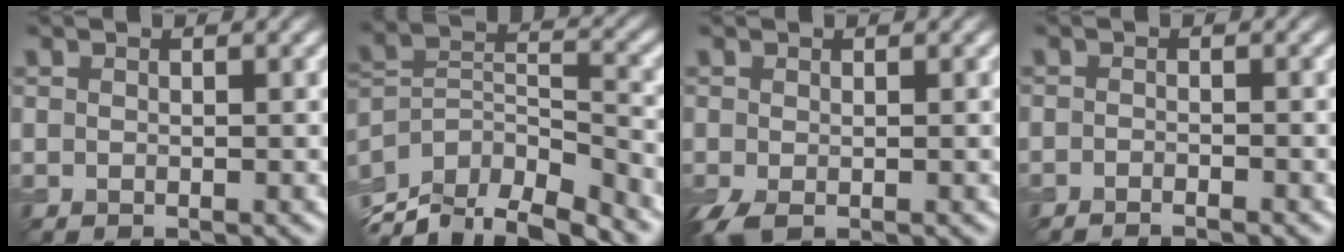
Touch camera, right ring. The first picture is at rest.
{"total": 9.7, "force": [-7.0, 4.2, 5.2], "torque": [-0.111, 0.010, -0.115]}
{"total": 1.5, "force": [-0.9, 0.4, 1.2], "torque": [-0.033, -0.004, -0.020]}
{"total": 1.6, "force": [-1.4, 0.1, 0.7], "torque": [-0.013, 0.000, -0.027]}